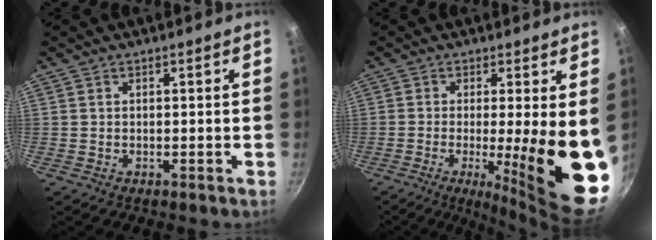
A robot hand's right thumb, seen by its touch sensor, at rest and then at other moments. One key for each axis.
{"total": 15.5, "fx": -1.8, "fy": 3.2, "fz": 15.0, "tx": -0.198, "ty": -0.028, "tz": -0.017}